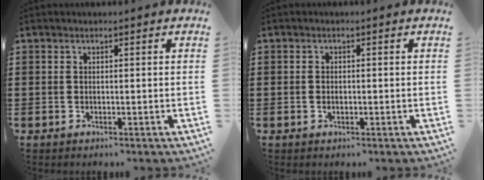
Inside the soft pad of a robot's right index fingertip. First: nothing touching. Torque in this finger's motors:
{"motor_torque": [0.00, 2.14, -0.02, -0.01]}